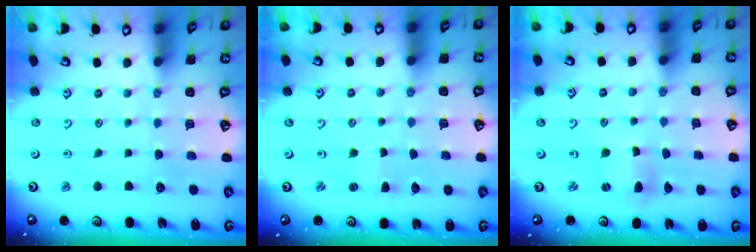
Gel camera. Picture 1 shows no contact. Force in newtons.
{"total": 1.0, "press": 1.0, "slide": 0.2}
{"total": 3.4, "press": 3.3, "slide": 0.4}